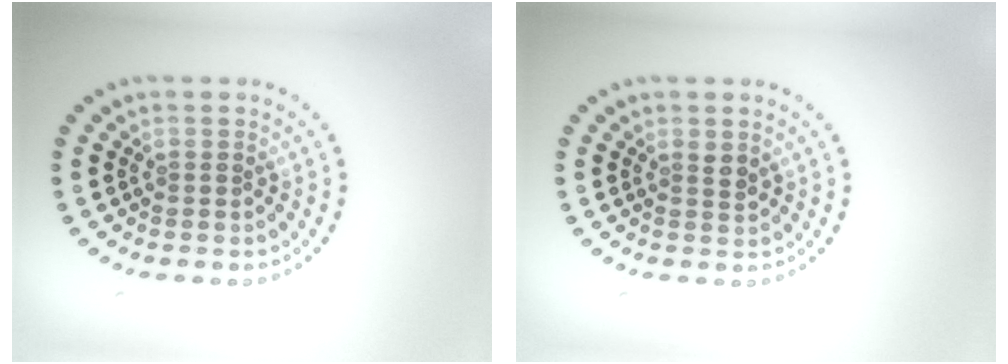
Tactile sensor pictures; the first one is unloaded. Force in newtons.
{"total": 1.0, "press": 0.8, "slide": 0.6}